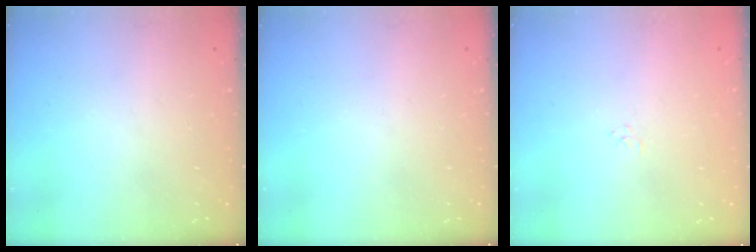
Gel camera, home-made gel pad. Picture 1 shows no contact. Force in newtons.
{"total": 0.0}
{"total": 2.9, "press": 2.9, "slide": 0.3}